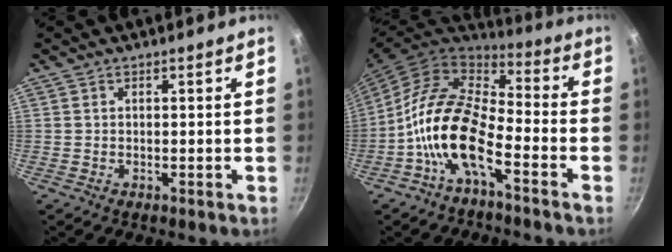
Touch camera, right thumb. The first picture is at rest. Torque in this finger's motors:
{"motor_torque": [0.20, 0.86, 1.76, -1.03, 0.44]}